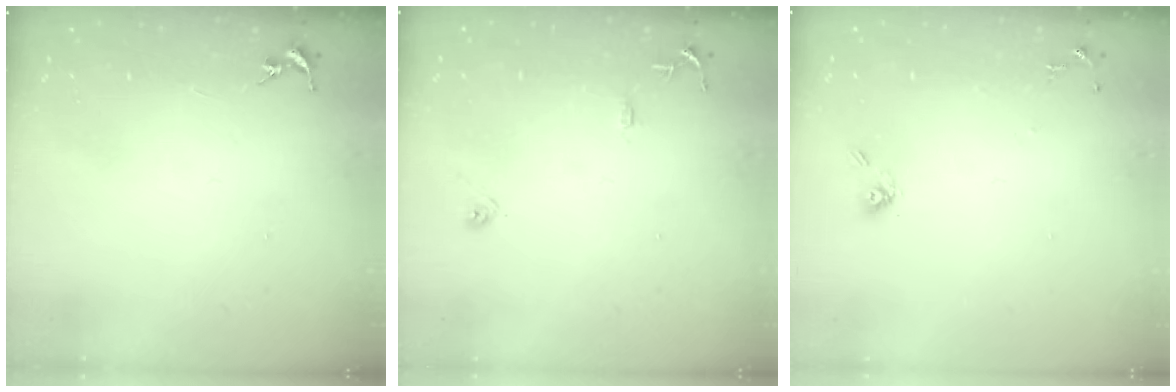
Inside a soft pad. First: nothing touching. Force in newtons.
{"total": 9.1, "press": 9.1, "slide": 0.8}
{"total": 6.5, "press": 6.4, "slide": 1.5}